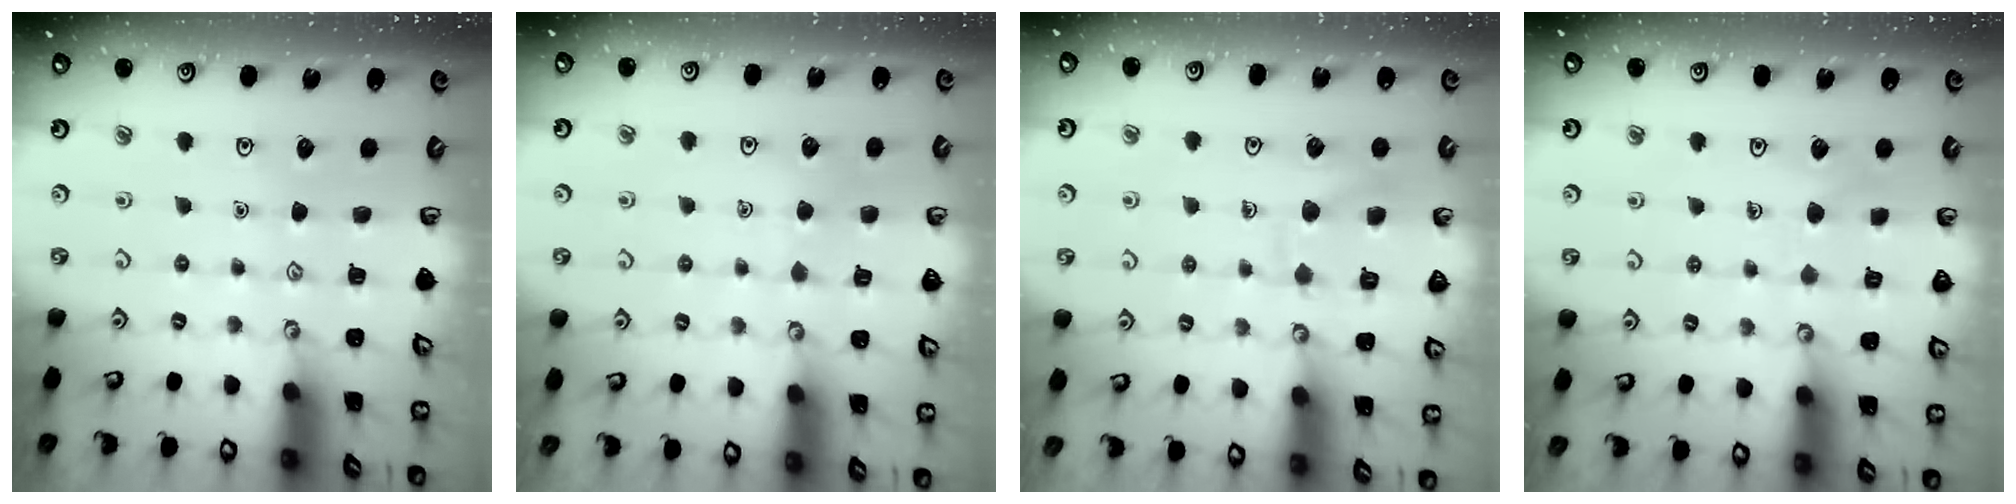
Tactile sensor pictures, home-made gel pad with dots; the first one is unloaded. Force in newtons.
{"total": 3.4, "press": 3.4, "slide": 0.3}
{"total": 8.8, "press": 8.8, "slide": 0.5}
{"total": 4.6, "press": 4.6, "slide": 0.3}